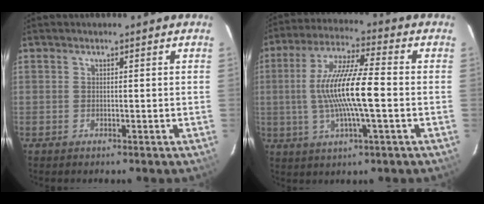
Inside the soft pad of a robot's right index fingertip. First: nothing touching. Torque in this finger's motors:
{"motor_torque": [1.81, -0.33, 1.05, 0.21]}